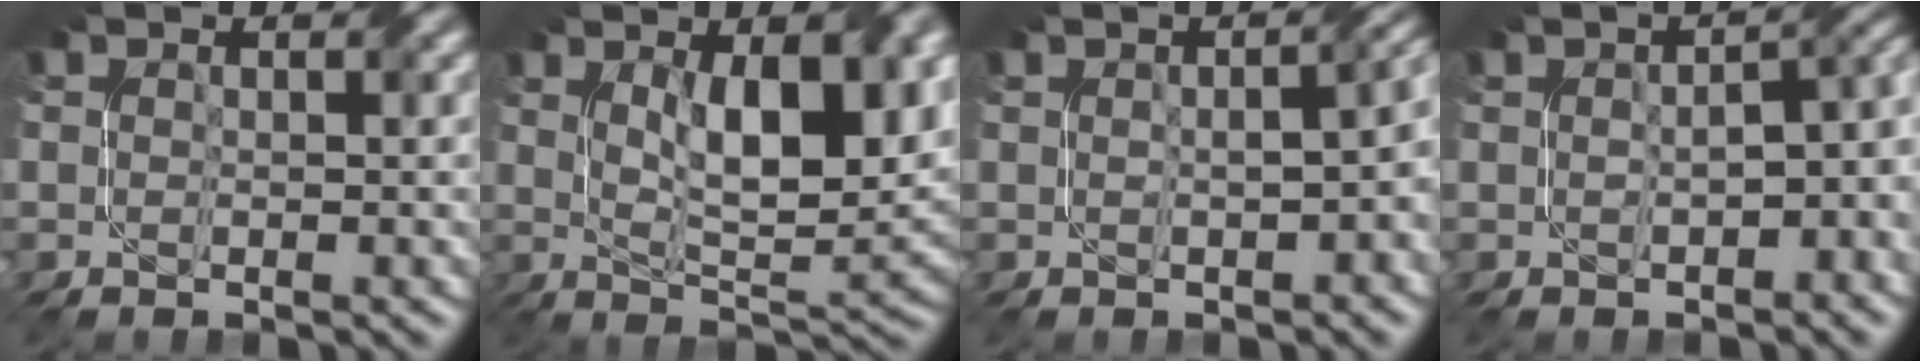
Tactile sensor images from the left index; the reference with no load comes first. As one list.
[{"total": 9.7, "force": [3.1, 3.4, 8.6], "torque": [-0.133, -0.001, 0.063]}, {"total": 6.3, "force": [-0.1, 3.1, 5.5], "torque": [-0.045, 0.005, 0.010]}, {"total": 5.6, "force": [-0.5, 2.7, 4.9], "torque": [-0.052, 0.008, 0.003]}]